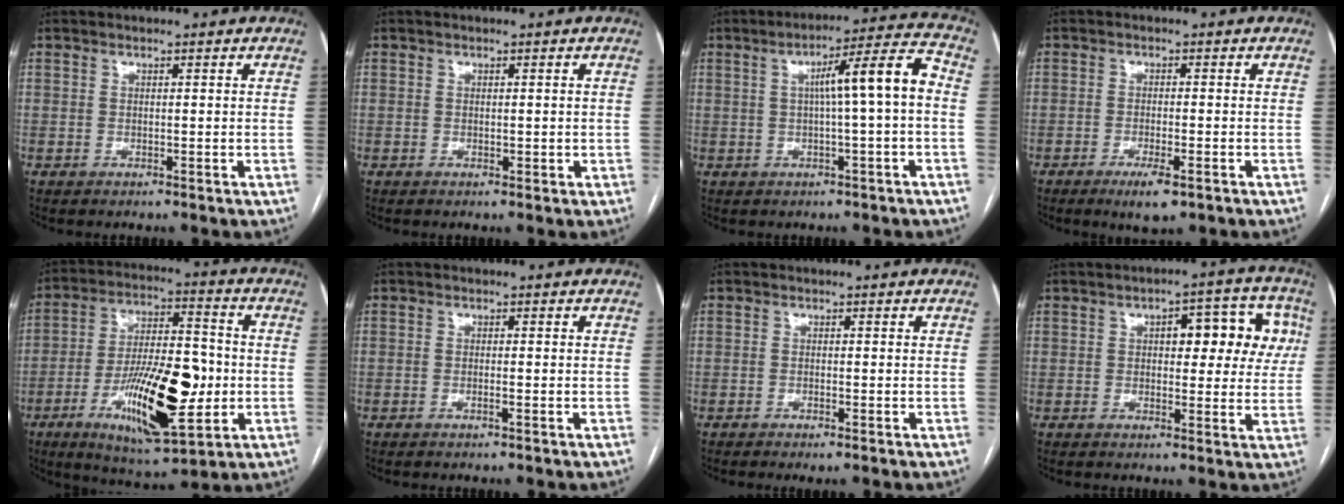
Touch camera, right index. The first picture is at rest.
{"total": 0.9, "force": [0.0, 0.7, 0.6], "torque": [-0.008, 0.001, 0.005]}
{"total": 9.3, "force": [0.2, -0.1, 9.3], "torque": [-0.139, 0.025, 0.002]}
{"total": 4.5, "force": [-2.6, 0.8, 3.6], "torque": [-0.065, -0.008, -0.039]}
{"total": 18.5, "force": [-4.5, 5.5, 17.0], "torque": [-0.306, 0.000, -0.066]}
{"total": 0.7, "force": [-0.3, 0.0, 0.7], "torque": [-0.016, 0.001, -0.002]}
{"total": 1.2, "force": [-0.7, 0.0, 1.0], "torque": [-0.015, -0.002, -0.011]}
{"total": 10.3, "force": [2.5, 4.4, 8.9], "torque": [-0.095, 0.031, 0.030]}